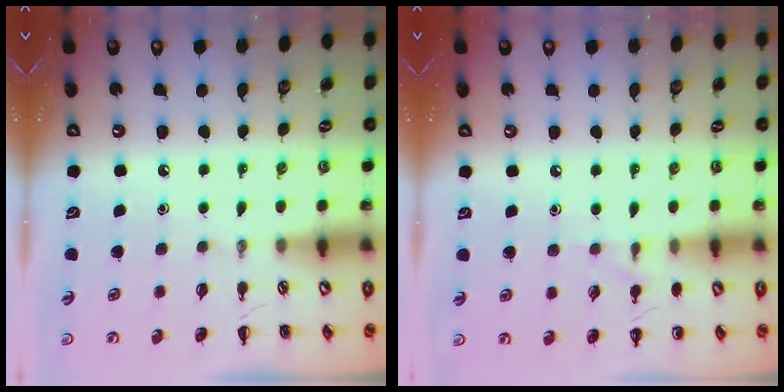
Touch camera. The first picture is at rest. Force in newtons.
{"total": 6.5, "press": 6.3, "slide": 1.6}